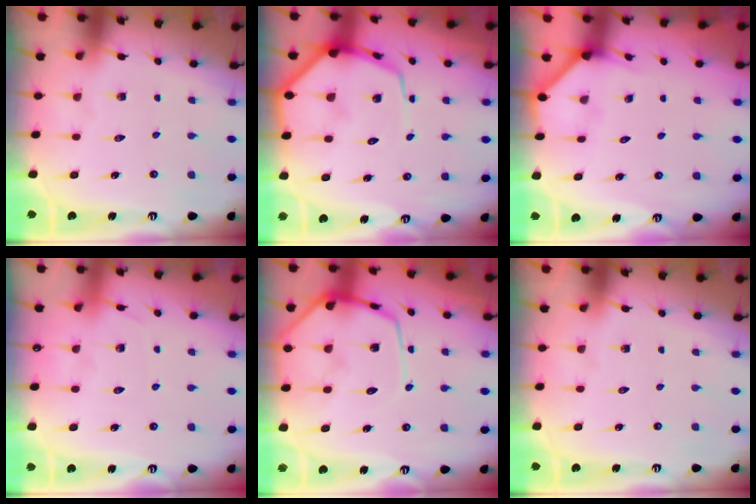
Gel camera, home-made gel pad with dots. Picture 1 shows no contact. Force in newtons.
{"total": 12.1, "press": 12.0, "slide": 1.3}
{"total": 2.2, "press": 2.2, "slide": 0.2}
{"total": 4.8, "press": 4.8, "slide": 0.6}
{"total": 13.8, "press": 13.8, "slide": 1.0}
{"total": 0.0}